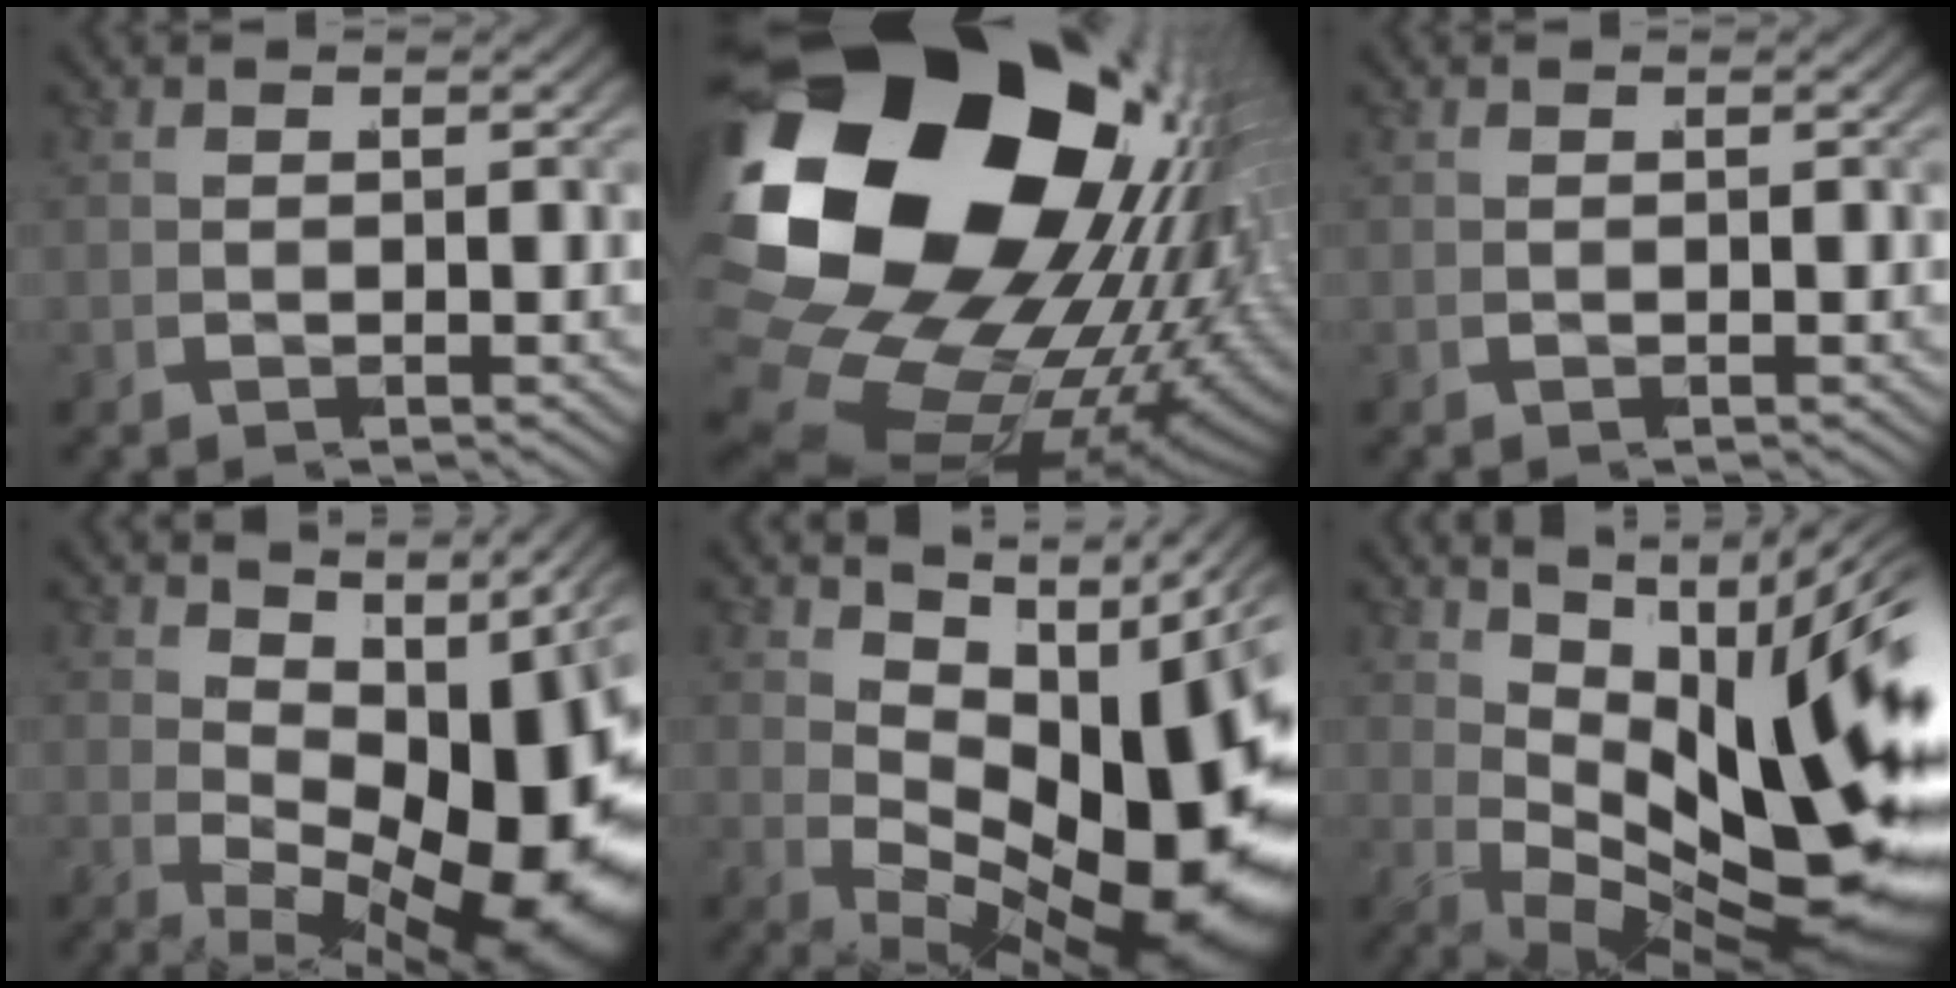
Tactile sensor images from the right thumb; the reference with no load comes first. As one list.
[{"total": 33.7, "force": [-0.7, 22.0, 25.5], "torque": [-0.451, -0.057, 0.014]}, {"total": 0.0}, {"total": 15.2, "force": [-0.5, 8.2, 12.8], "torque": [-0.175, -0.031, 0.025]}, {"total": 16.8, "force": [-0.3, 9.4, 14.0], "torque": [-0.210, -0.039, 0.032]}, {"total": 19.1, "force": [0.5, 10.7, 15.8], "torque": [-0.228, -0.029, 0.032]}]